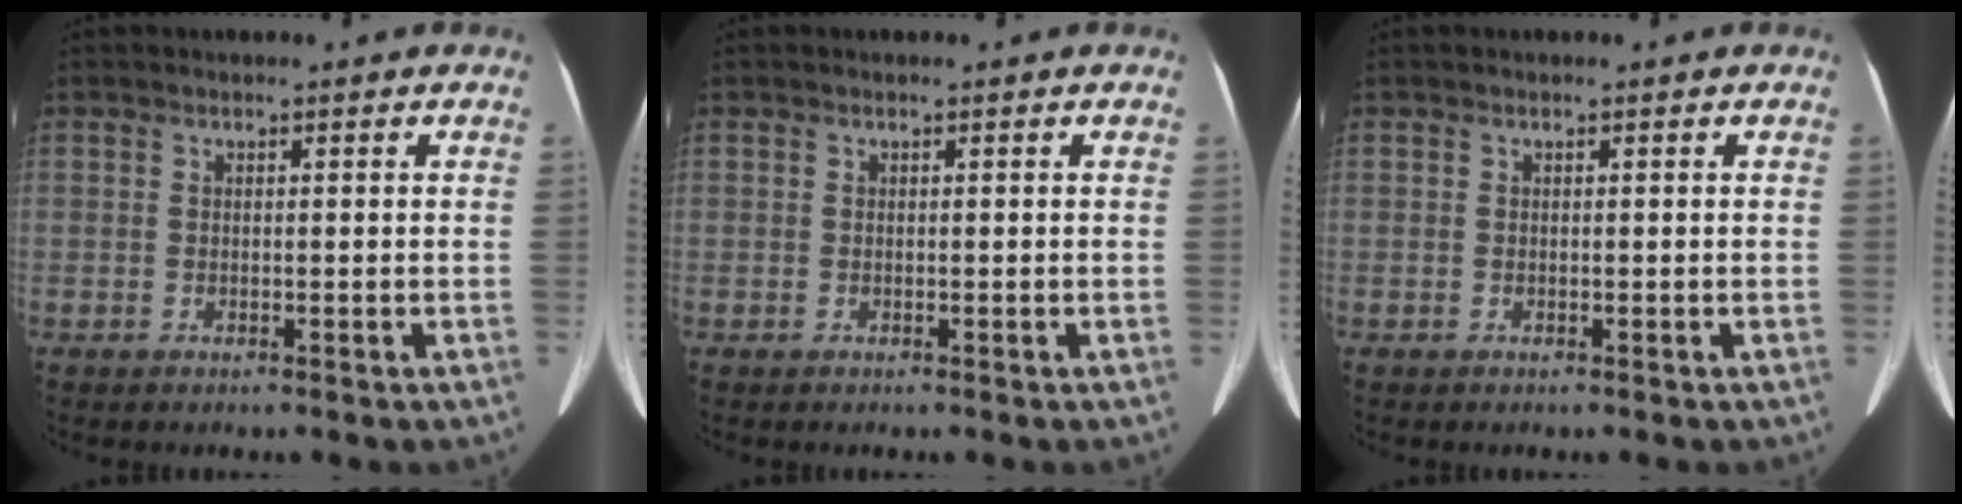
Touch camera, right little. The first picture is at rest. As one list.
[{"total": 0.0}, {"total": 0.0}]